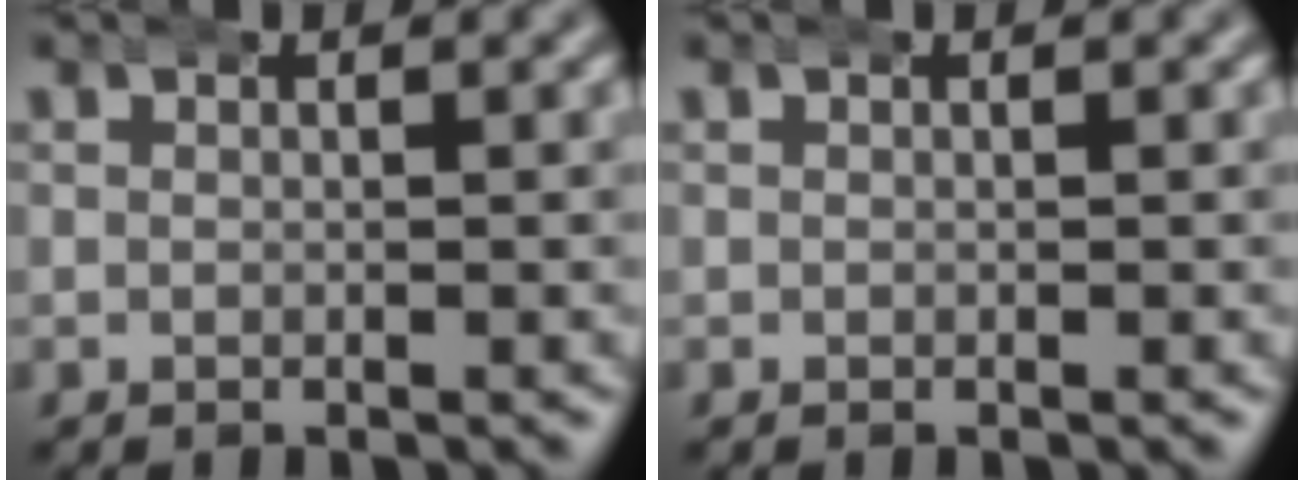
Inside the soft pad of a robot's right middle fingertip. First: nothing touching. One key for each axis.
{"total": 0.0}